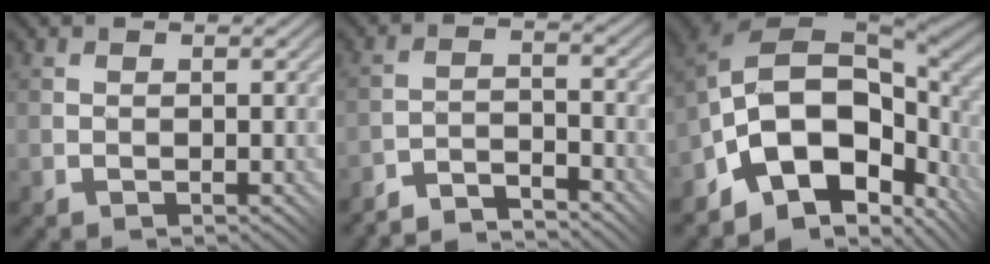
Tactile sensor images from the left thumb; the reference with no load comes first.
{"total": 4.9, "force": [-4.9, -0.1, 0.6], "torque": [-0.009, 0.010, -0.095]}
{"total": 13.9, "force": [-4.5, 8.7, 9.8], "torque": [-0.164, -0.011, -0.078]}